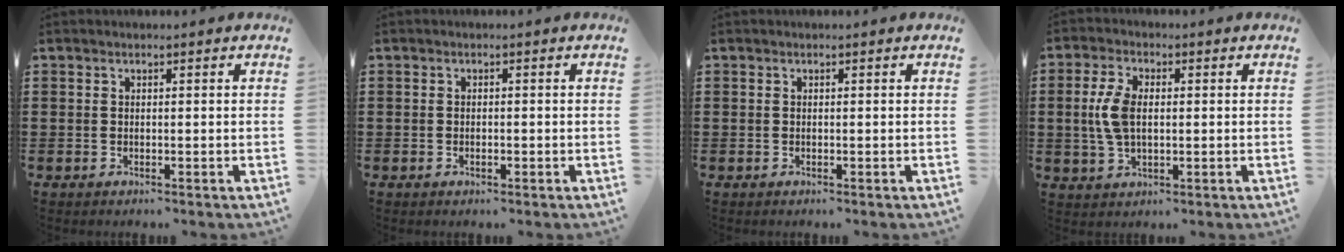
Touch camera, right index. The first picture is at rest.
{"total": 0.6, "force": [-0.3, 0.3, 0.5], "torque": [-0.010, -0.003, -0.004]}
{"total": 0.0}
{"total": 6.3, "force": [0.4, 3.4, 5.3], "torque": [-0.128, 0.005, 0.000]}